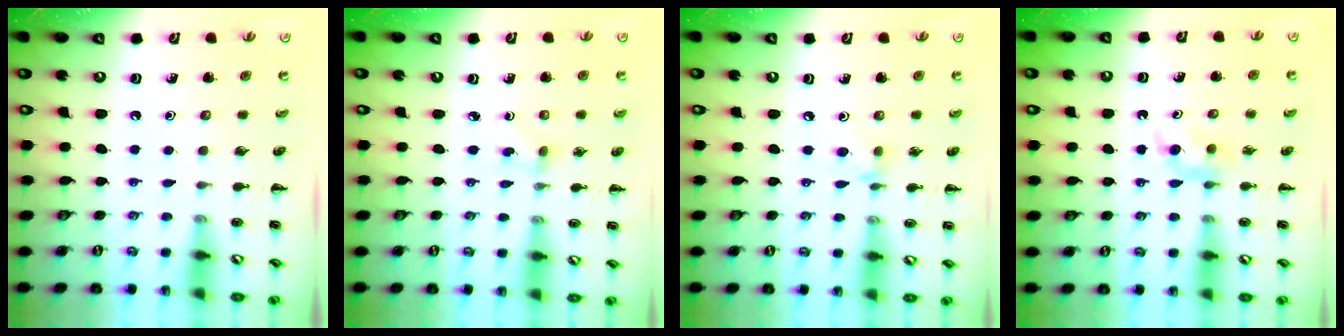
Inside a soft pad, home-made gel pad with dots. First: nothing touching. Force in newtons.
{"total": 1.6, "press": 1.4, "slide": 0.8}
{"total": 4.2, "press": 3.9, "slide": 1.5}
{"total": 2.9, "press": 2.6, "slide": 1.3}